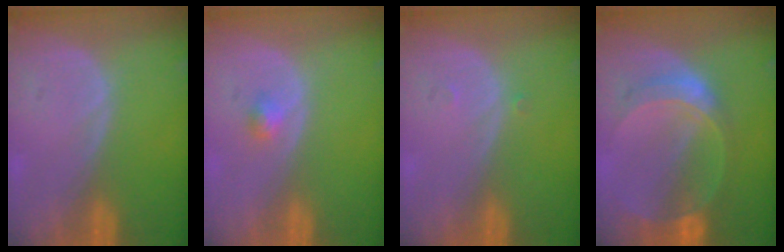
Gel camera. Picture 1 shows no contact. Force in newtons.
{"total": 1.7, "press": 1.4, "slide": 0.8}
{"total": 0.7, "press": 0.5, "slide": 0.5}
{"total": 7.3, "press": 6.5, "slide": 3.4}